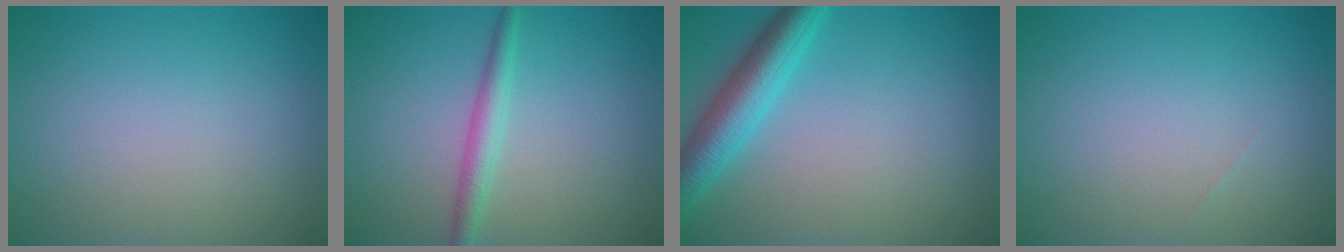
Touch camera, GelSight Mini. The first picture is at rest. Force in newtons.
{"total": 2.2, "press": 2.2, "slide": 0.1}
{"total": 4.8, "press": 4.8, "slide": 0.1}
{"total": 0.0}